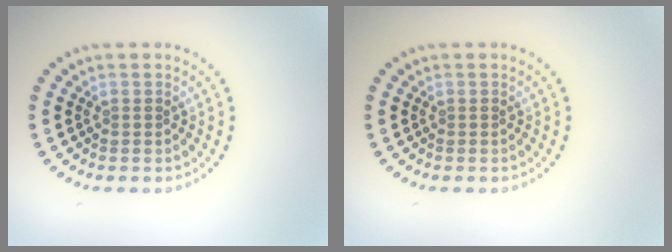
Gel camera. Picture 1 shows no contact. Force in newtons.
{"total": 0.0}